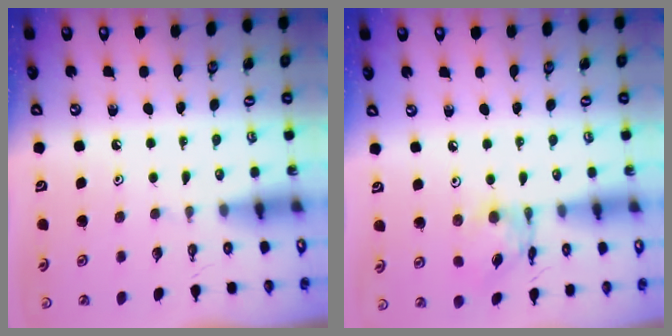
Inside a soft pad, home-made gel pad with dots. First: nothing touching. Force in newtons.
{"total": 8.8, "press": 8.8, "slide": 0.4}